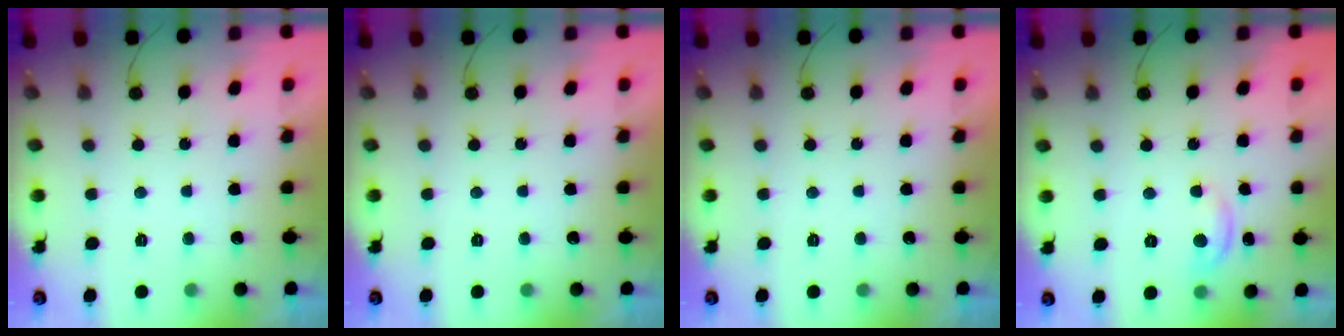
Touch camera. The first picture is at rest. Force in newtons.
{"total": 0.0}
{"total": 0.0}
{"total": 5.0, "press": 5.0, "slide": 0.2}